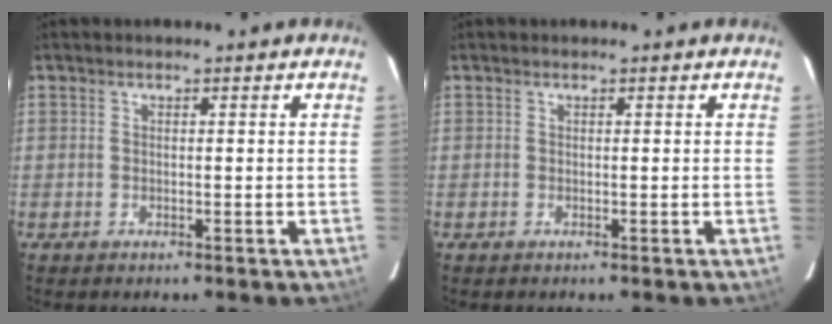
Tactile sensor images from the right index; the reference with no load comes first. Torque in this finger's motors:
{"motor_torque": [0.12, 0.09, 0.02, 0.01]}